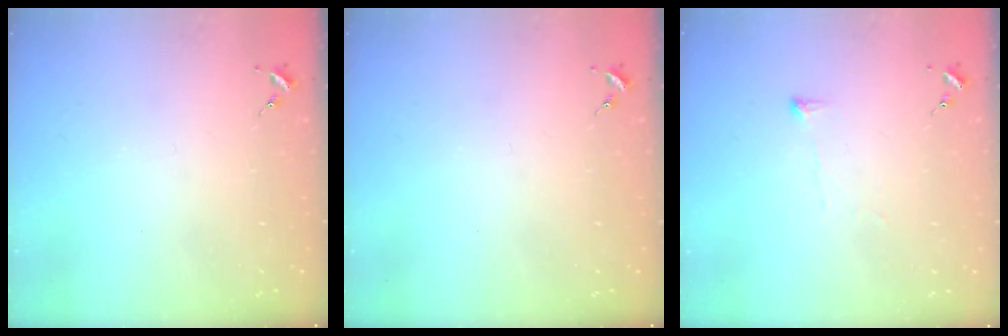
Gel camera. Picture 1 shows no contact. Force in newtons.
{"total": 0.0}
{"total": 2.9, "press": 2.9, "slide": 0.4}